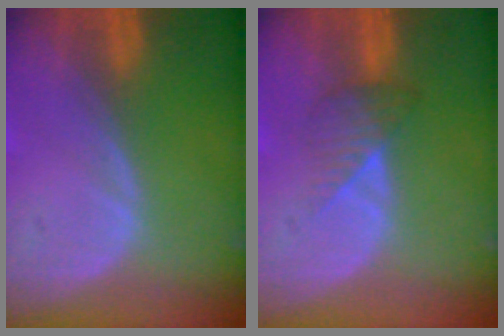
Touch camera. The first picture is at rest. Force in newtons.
{"total": 3.3, "press": 3.1, "slide": 1.0}